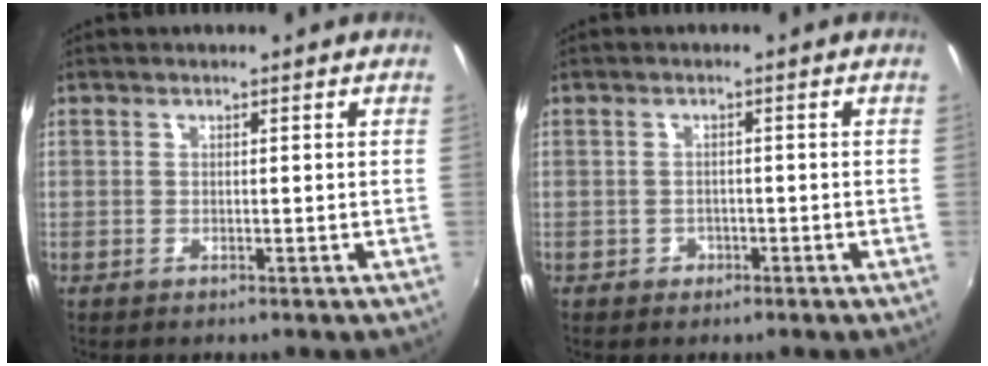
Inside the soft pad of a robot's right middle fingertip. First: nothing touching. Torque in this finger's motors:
{"motor_torque": [0.31, -0.46, 0.02, 0.00]}